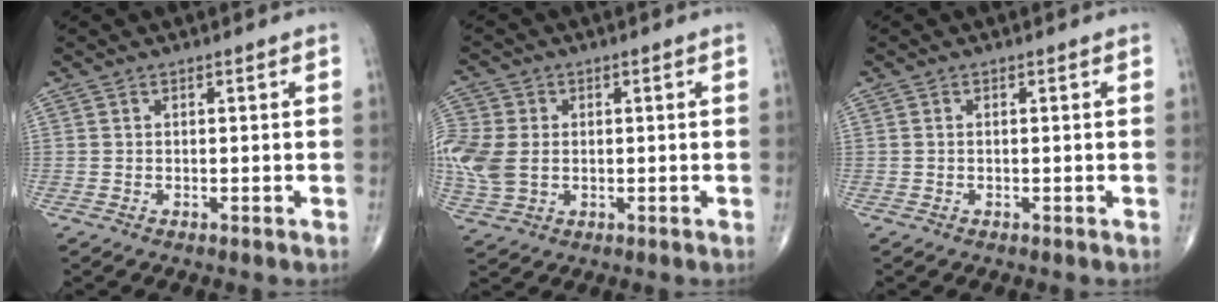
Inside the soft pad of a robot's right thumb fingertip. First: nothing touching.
{"total": 11.0, "force": [-0.1, 8.3, 7.2], "torque": [-0.183, 0.000, 0.001]}
{"total": 0.0}